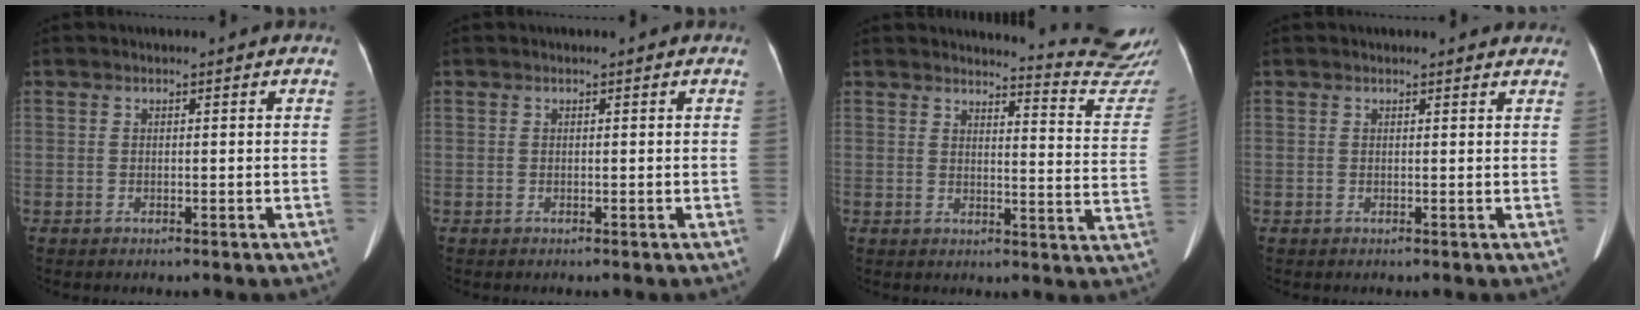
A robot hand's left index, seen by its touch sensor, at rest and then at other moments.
{"total": 0.0}
{"total": 12.7, "force": [12.7, -1.5, 0.3], "torque": [-0.002, -0.119, 0.125]}
{"total": 2.6, "force": [2.4, 0.8, 0.4], "torque": [-0.006, 0.004, 0.013]}